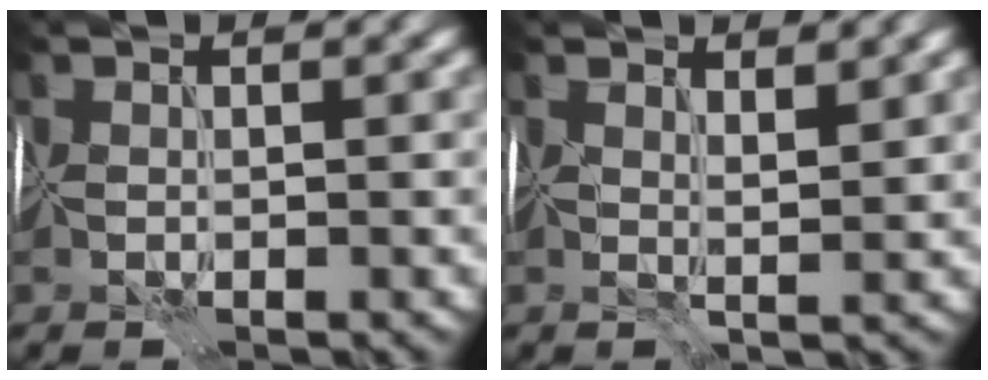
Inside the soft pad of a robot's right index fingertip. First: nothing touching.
{"total": 2.3, "force": [1.6, 0.6, 1.6], "torque": [-0.025, -0.001, 0.027]}